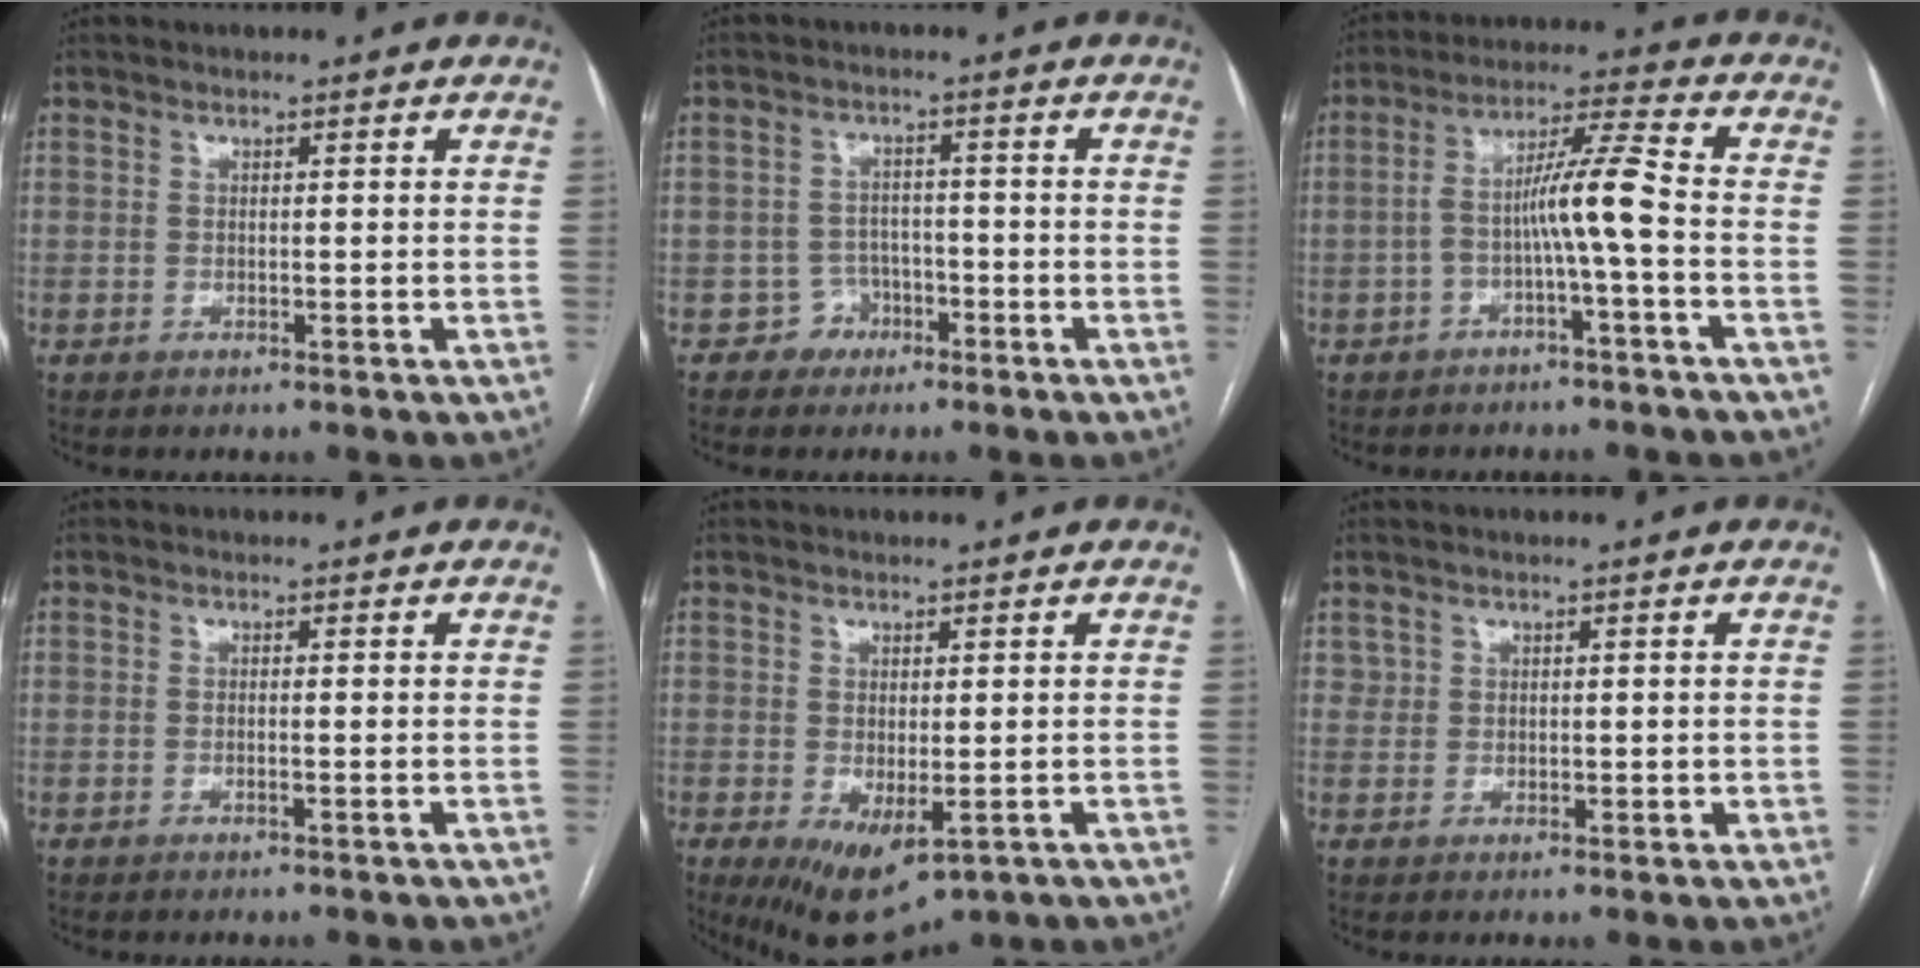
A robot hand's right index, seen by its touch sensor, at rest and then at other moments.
{"total": 3.5, "force": [-1.9, 3.0, -0.2], "torque": [0.012, 0.017, -0.029]}
{"total": 7.6, "force": [-2.0, -0.4, 7.4], "torque": [-0.133, 0.027, -0.033]}
{"total": 0.6, "force": [-0.2, 0.0, 0.5], "torque": [-0.010, 0.001, -0.003]}
{"total": 8.5, "force": [-3.6, 3.9, 6.7], "torque": [-0.112, -0.024, -0.041]}
{"total": 1.8, "force": [0.7, 1.6, 0.5], "torque": [-0.005, 0.001, 0.015]}